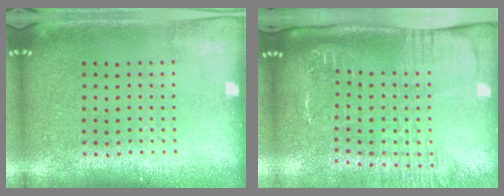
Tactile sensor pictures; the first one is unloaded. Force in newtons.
{"total": 2.7, "press": 2.1, "slide": 1.7}